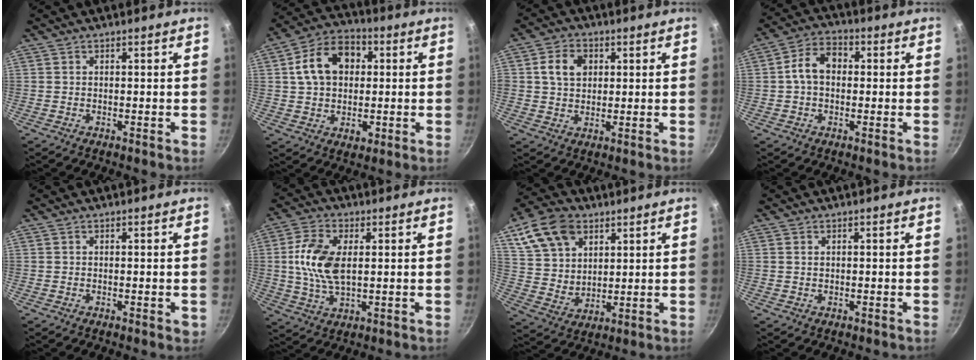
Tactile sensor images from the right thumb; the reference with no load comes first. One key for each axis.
{"total": 14.1, "fx": 2.4, "fy": 10.7, "fz": 9.0, "tx": -0.127, "ty": 0.020, "tz": 0.032}
{"total": 6.5, "fx": 1.7, "fy": 5.1, "fz": 3.7, "tx": -0.047, "ty": 0.006, "tz": 0.024}
{"total": 7.7, "fx": 0.4, "fy": 5.5, "fz": 5.3, "tx": -0.073, "ty": 0.024, "tz": -0.005}
{"total": 0.9, "fx": -0.2, "fy": 0.3, "fz": 0.9, "tx": -0.011, "ty": -0.001, "tz": -0.003}
{"total": 10.7, "fx": 1.4, "fy": 6.0, "fz": 8.8, "tx": -0.169, "ty": 0.006, "tz": 0.025}
{"total": 14.0, "fx": 6.7, "fy": 9.6, "fz": 7.7, "tx": -0.128, "ty": -0.011, "tz": 0.135}
{"total": 0.6, "fx": 0.2, "fy": 0.4, "fz": 0.3, "tx": -0.005, "ty": 0.002, "tz": 0.005}